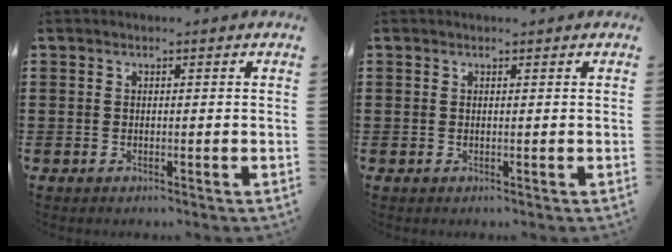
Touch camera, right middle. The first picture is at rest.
{"total": 0.0}